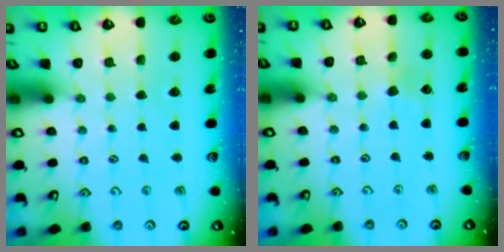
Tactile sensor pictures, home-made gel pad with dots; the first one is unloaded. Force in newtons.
{"total": 2.8, "press": 2.8, "slide": 0.3}